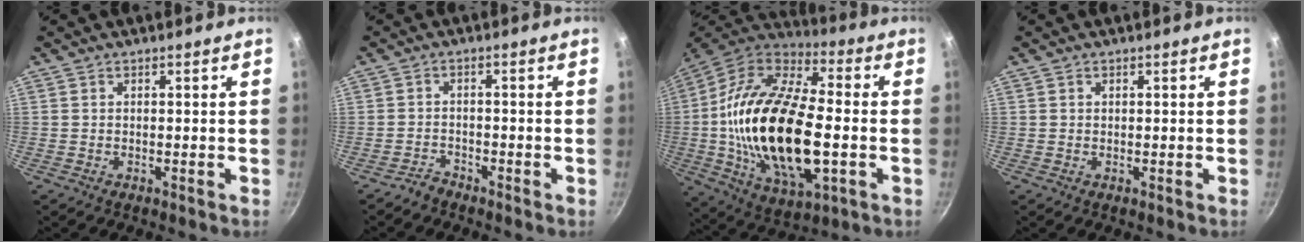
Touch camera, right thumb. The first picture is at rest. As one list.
[{"total": 1.9, "force": [-1.8, 0.5, 0.0], "torque": [0.004, 0.023, -0.036]}, {"total": 28.9, "force": [-2.5, 14.3, 25.0], "torque": [-0.475, 0.019, -0.049]}, {"total": 0.0}]